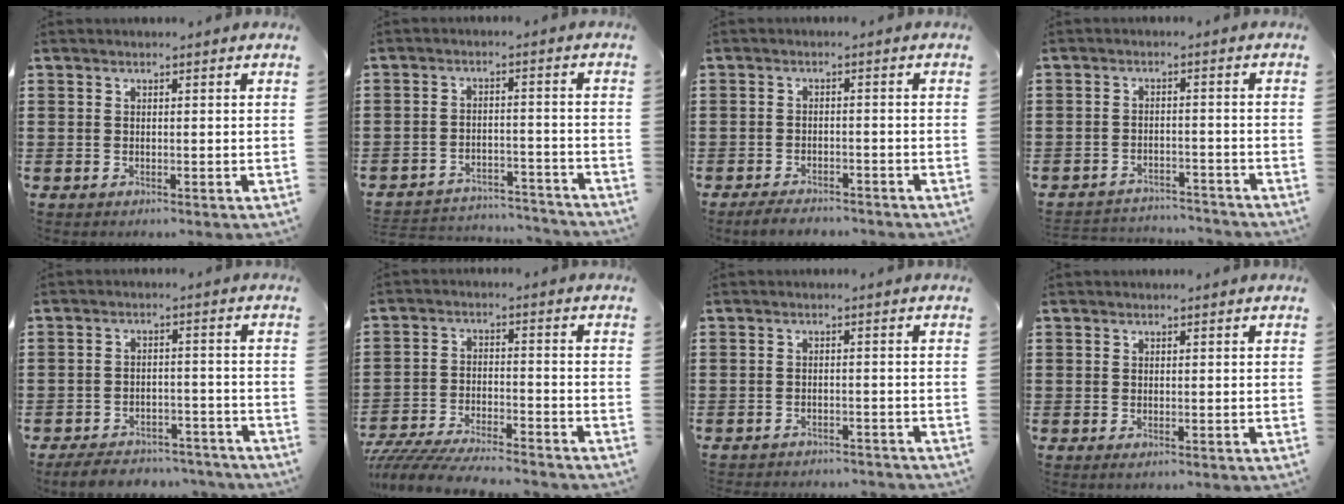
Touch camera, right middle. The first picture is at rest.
{"total": 4.0, "force": [-3.9, 0.6, 0.2], "torque": [-0.007, 0.005, -0.084]}
{"total": 2.8, "force": [-2.7, 0.5, 0.7], "torque": [-0.015, 0.002, -0.054]}
{"total": 3.1, "force": [-3.1, 0.4, -0.2], "torque": [-0.005, 0.000, -0.067]}
{"total": 5.0, "force": [-4.8, 0.9, 0.9], "torque": [-0.020, 0.008, -0.097]}
{"total": 7.0, "force": [-6.8, 0.4, 1.6], "torque": [-0.039, 0.000, -0.134]}
{"total": 2.1, "force": [-2.0, 0.1, 0.0], "torque": [-0.006, 0.001, -0.044]}
{"total": 0.0}